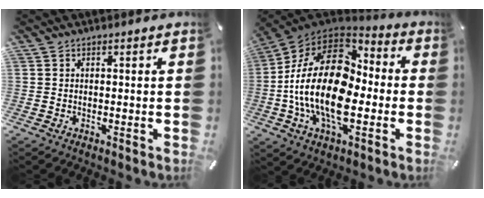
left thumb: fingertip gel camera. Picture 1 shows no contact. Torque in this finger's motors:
{"motor_torque": [1.13, 3.88, 1.93, -0.84, 1.05]}